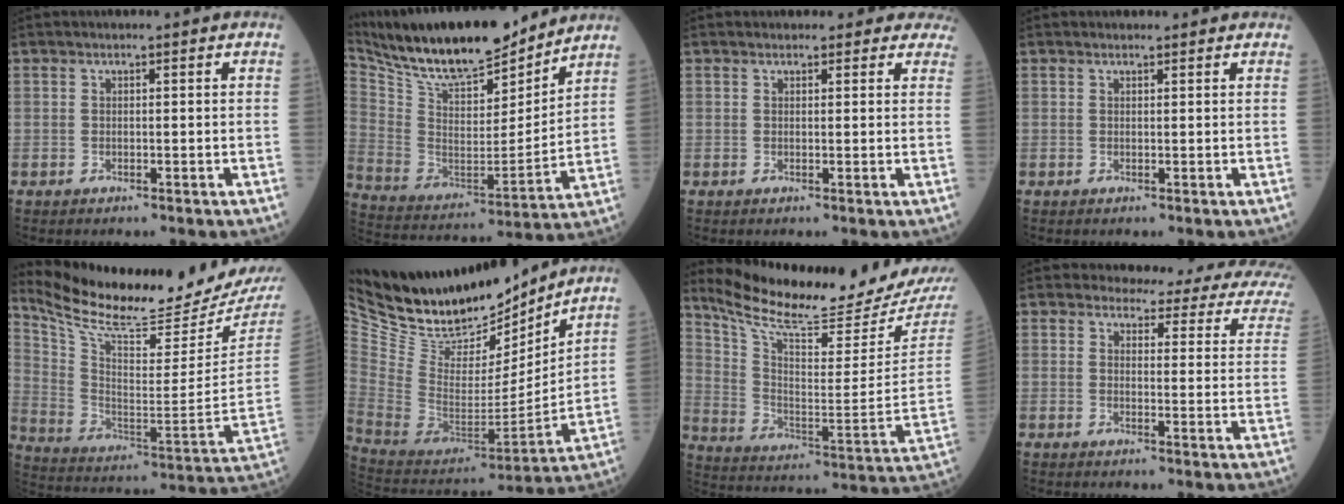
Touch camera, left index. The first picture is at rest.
{"total": 21.2, "force": [18.7, 4.6, 9.0], "torque": [-0.179, -0.005, 0.321]}
{"total": 6.3, "force": [5.6, 2.7, 0.2], "torque": [0.036, 0.002, 0.036]}
{"total": 2.0, "force": [1.9, 0.7, 0.5], "torque": [-0.010, 0.015, 0.019]}
{"total": 22.7, "force": [21.2, 0.0, 8.0], "torque": [-0.166, -0.097, 0.328]}
{"total": 21.0, "force": [18.8, 6.2, 7.2], "torque": [-0.145, -0.029, 0.325]}
{"total": 20.2, "force": [18.9, -0.7, 7.1], "torque": [-0.139, -0.096, 0.290]}
{"total": 15.5, "force": [13.8, 4.4, 5.7], "torque": [-0.041, -0.042, 0.123]}